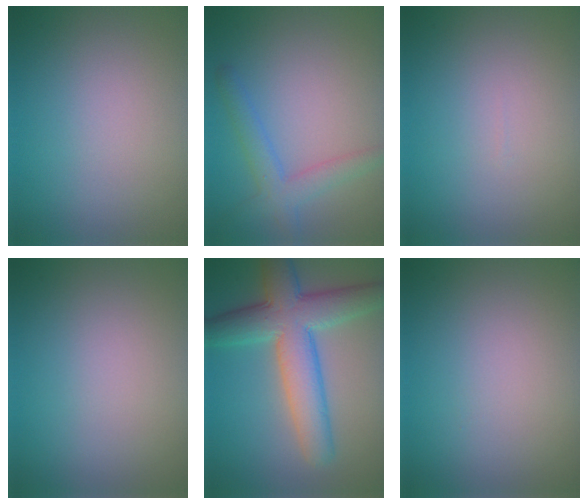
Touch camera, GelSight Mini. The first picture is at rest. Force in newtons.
{"total": 3.1, "press": 3.1, "slide": 0.2}
{"total": 0.0}
{"total": 0.0}
{"total": 8.2, "press": 8.2, "slide": 0.4}
{"total": 0.0}